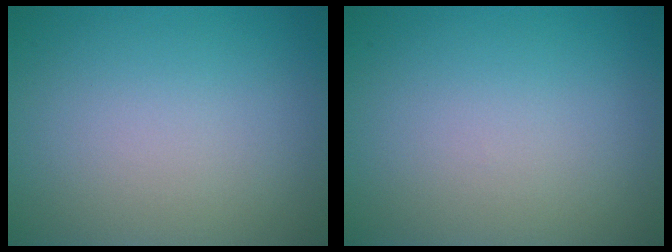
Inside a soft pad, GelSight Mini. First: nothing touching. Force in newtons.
{"total": 0.0}